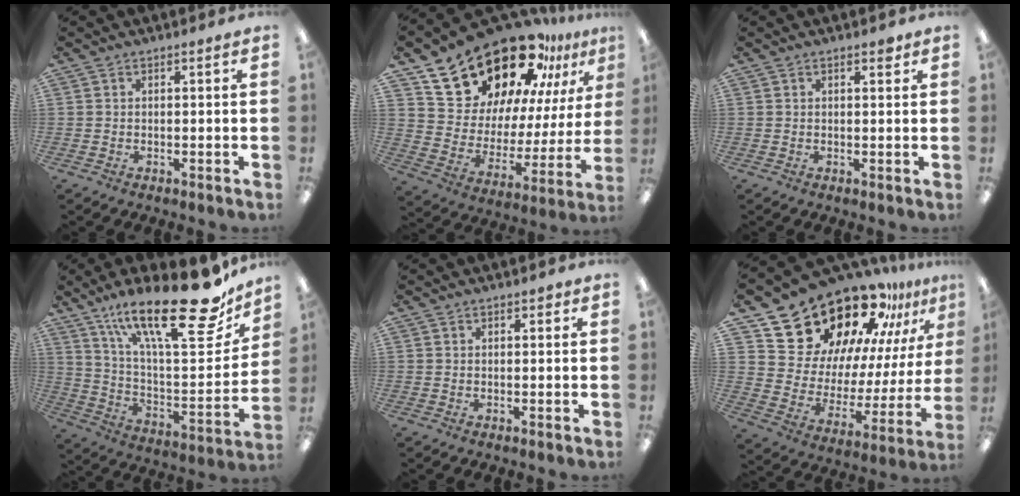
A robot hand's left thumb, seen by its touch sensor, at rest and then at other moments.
{"total": 26.3, "force": [20.3, 12.4, 11.2], "torque": [-0.187, -0.131, 0.367]}
{"total": 1.8, "force": [1.2, 0.7, 1.2], "torque": [-0.008, -0.005, 0.018]}
{"total": 27.9, "force": [18.5, 8.4, 19.1], "torque": [-0.291, -0.120, 0.307]}
{"total": 1.0, "force": [0.7, 0.5, 0.5], "torque": [-0.004, -0.003, 0.011]}
{"total": 25.2, "force": [20.5, 11.7, 8.9], "torque": [-0.147, -0.146, 0.375]}